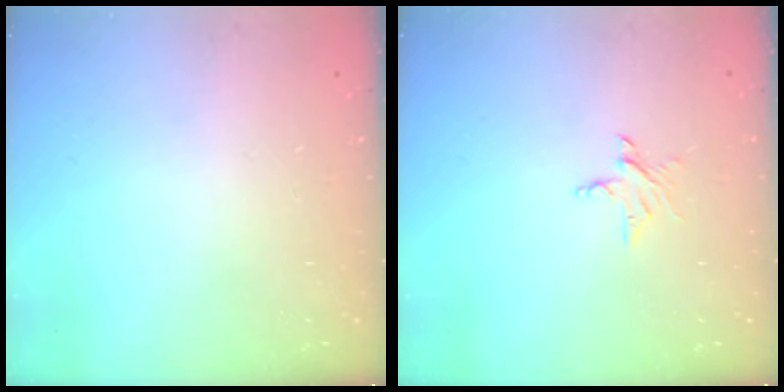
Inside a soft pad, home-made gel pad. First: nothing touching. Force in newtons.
{"total": 3.7, "press": 3.7, "slide": 0.3}